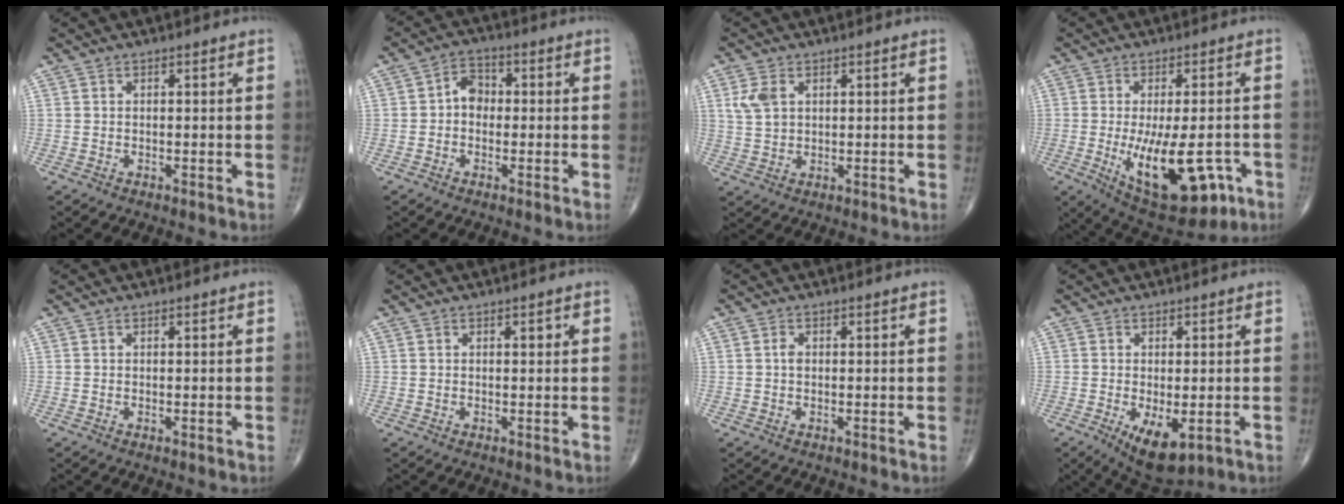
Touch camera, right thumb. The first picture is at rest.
{"total": 4.5, "force": [-0.3, 3.6, 2.7], "torque": [-0.025, 0.019, -0.017]}
{"total": 4.8, "force": [1.7, 3.1, 3.2], "torque": [-0.064, -0.001, 0.039]}
{"total": 17.1, "force": [-5.2, 7.4, 14.4], "torque": [-0.214, -0.007, -0.055]}
{"total": 0.0}
{"total": 0.8, "force": [0.3, 0.4, 0.6], "torque": [-0.006, 0.000, 0.004]}
{"total": 1.3, "force": [0.1, 0.9, 1.0], "torque": [-0.014, 0.002, 0.000]}
{"total": 7.7, "force": [-2.5, 3.4, 6.4], "torque": [-0.099, -0.014, -0.028]}